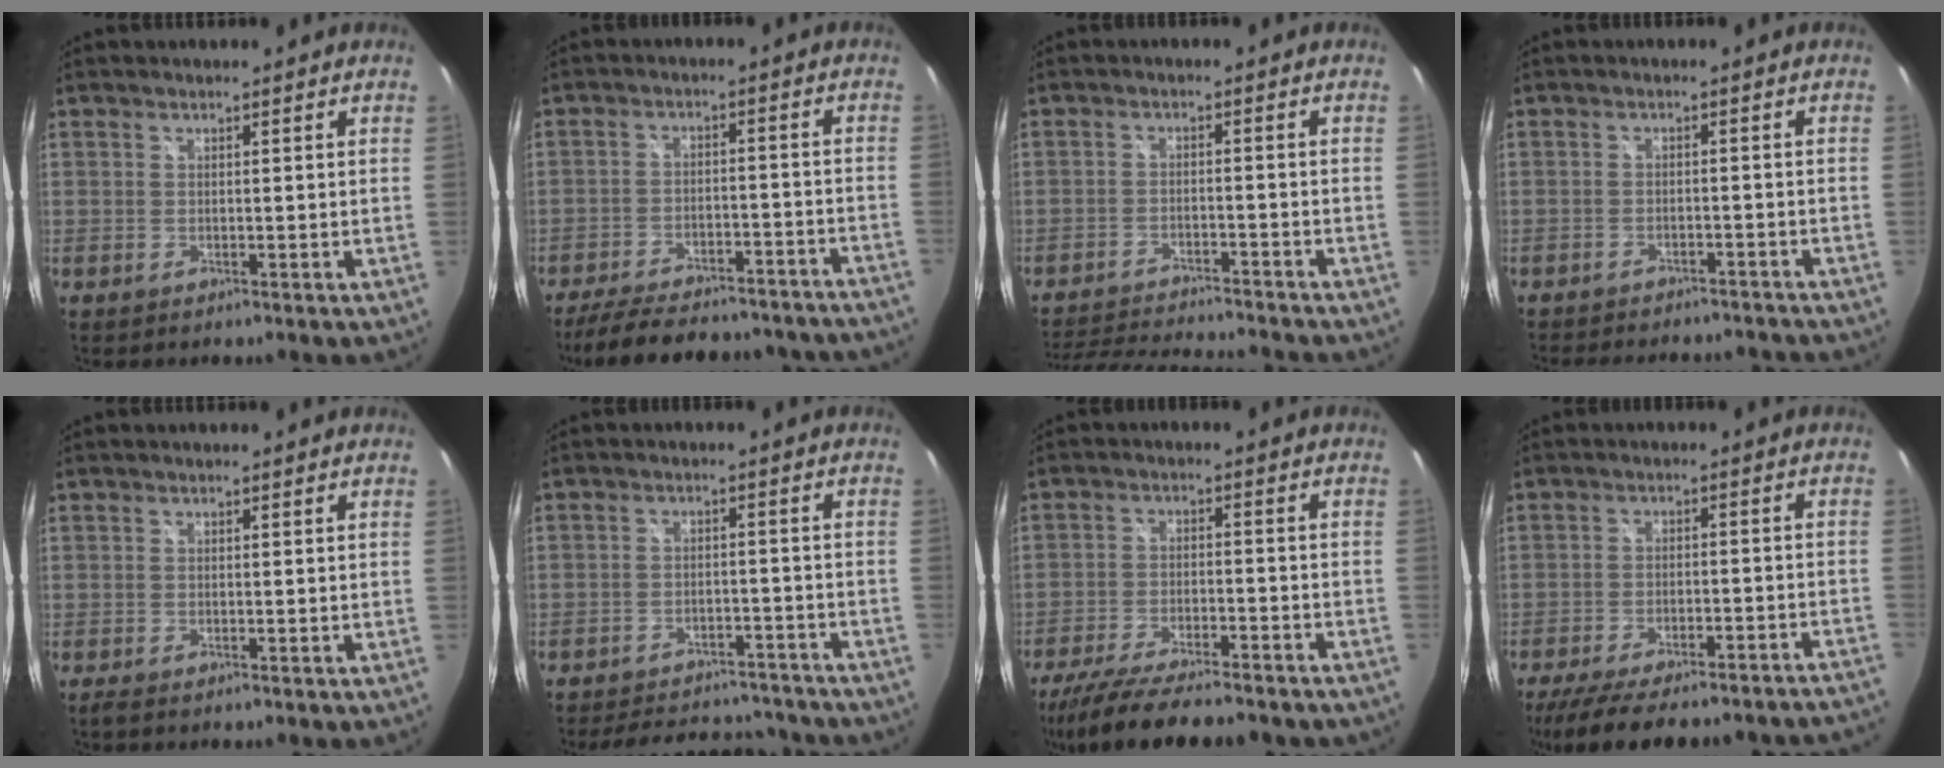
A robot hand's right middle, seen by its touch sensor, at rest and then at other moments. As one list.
[{"total": 24.6, "force": [-21.5, 6.3, 10.2], "torque": [-0.194, -0.011, -0.274]}, {"total": 14.9, "force": [-13.6, 1.9, 5.8], "torque": [-0.126, -0.012, -0.205]}, {"total": 13.4, "force": [-11.7, 3.9, 5.2], "torque": [-0.107, -0.015, -0.151]}, {"total": 0.5, "force": [-0.4, 0.1, 0.4], "torque": [-0.009, -0.002, -0.009]}, {"total": 17.0, "force": [-14.9, 6.1, 5.4], "torque": [-0.116, 0.039, -0.178]}, {"total": 19.7, "force": [-16.5, 4.2, 9.8], "torque": [-0.193, -0.038, -0.245]}, {"total": 21.6, "force": [-19.3, 2.4, 9.4], "torque": [-0.160, -0.031, -0.261]}]